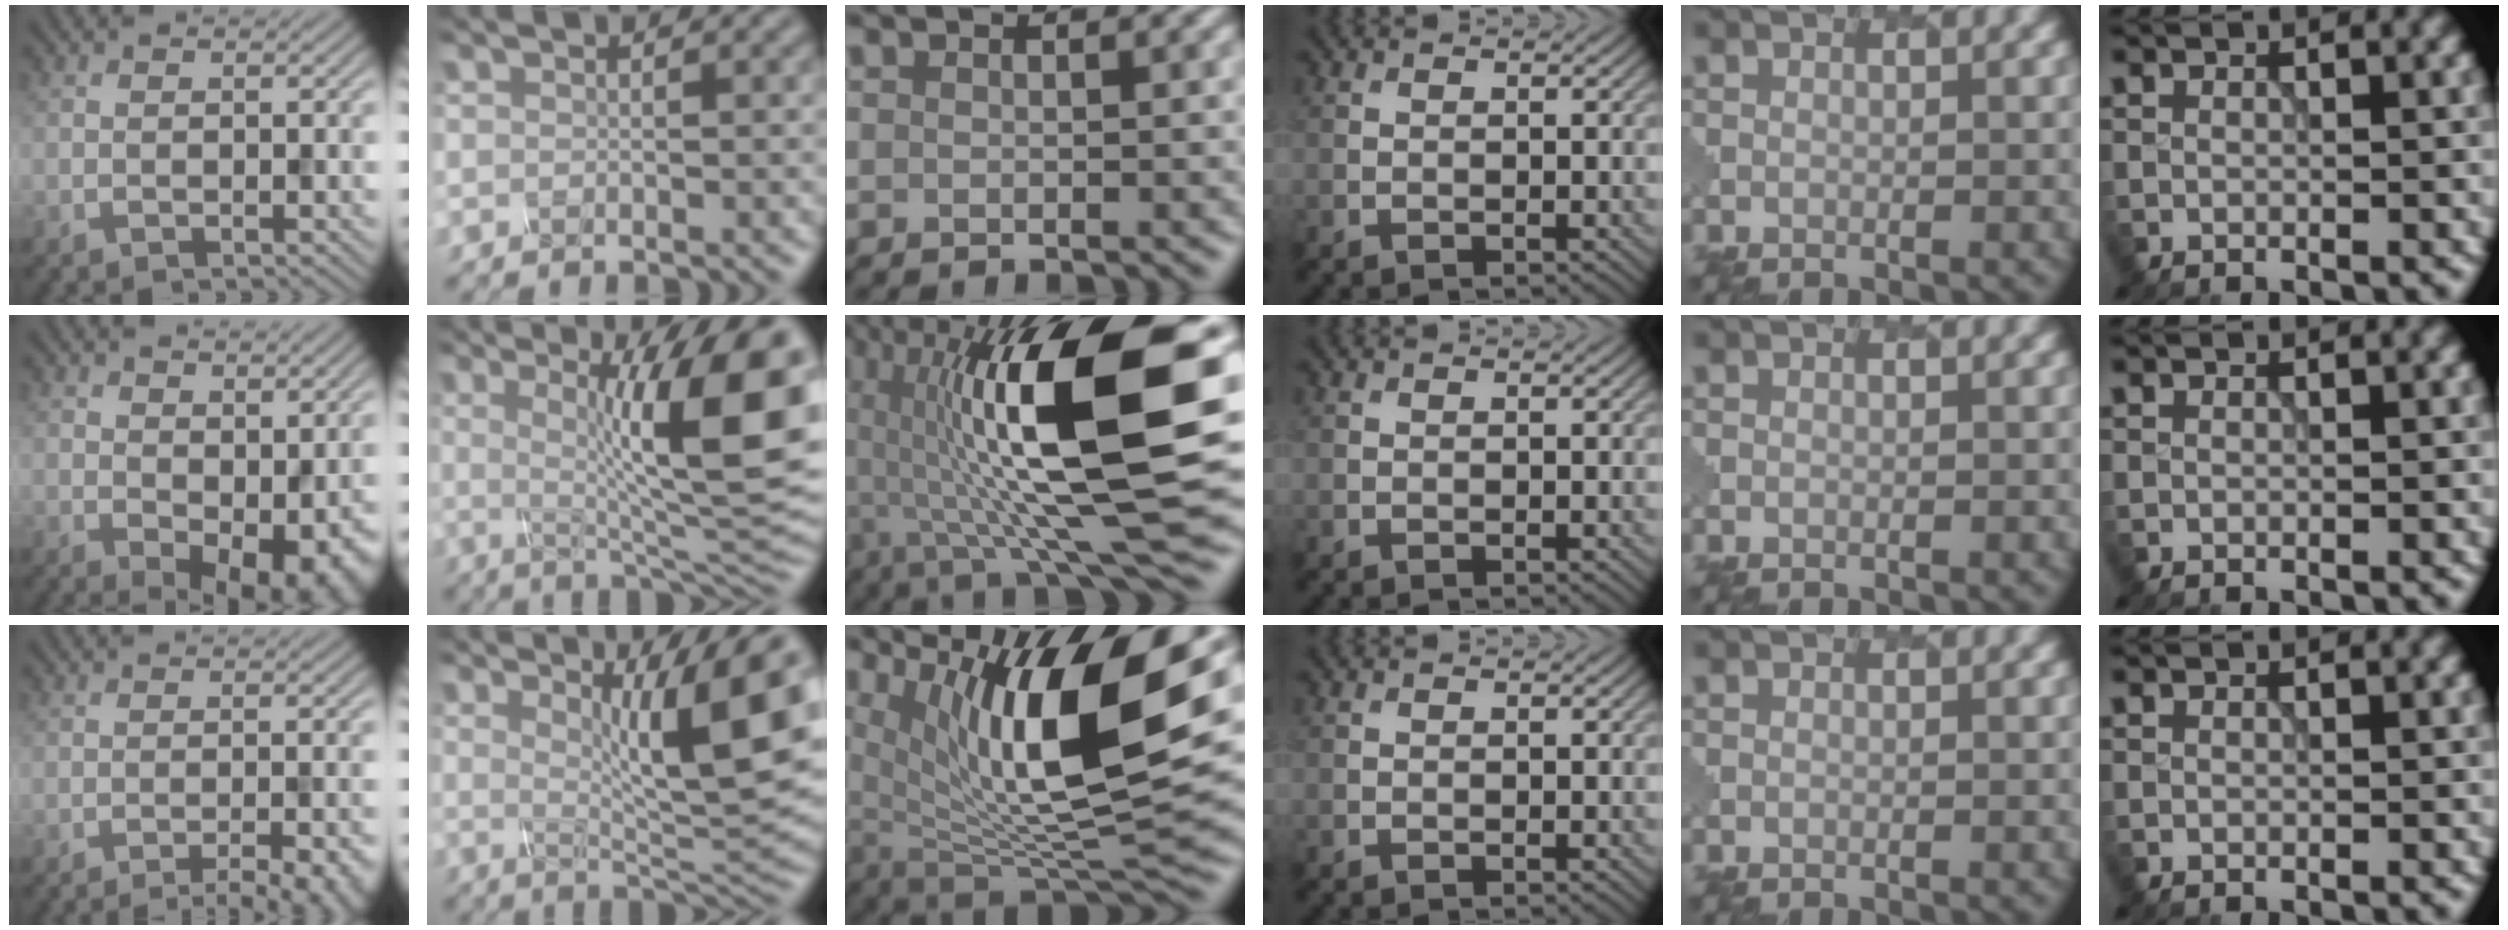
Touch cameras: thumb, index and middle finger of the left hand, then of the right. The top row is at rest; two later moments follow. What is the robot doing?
{"motion": "pour", "object": "mug"}